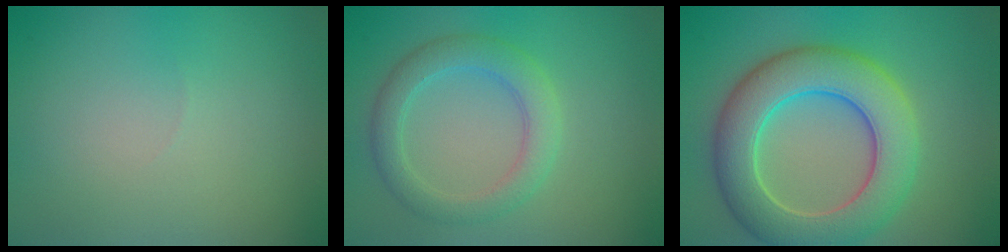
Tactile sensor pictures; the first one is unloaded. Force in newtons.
{"total": 3.5, "press": 3.5, "slide": 0.2}
{"total": 8.8, "press": 8.7, "slide": 0.7}